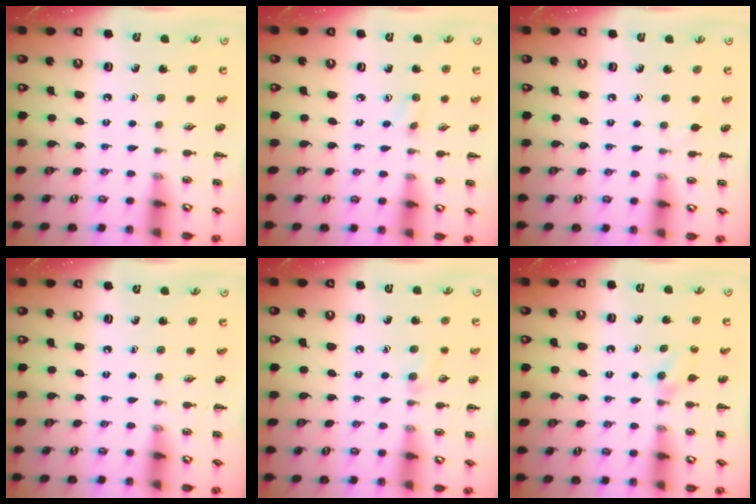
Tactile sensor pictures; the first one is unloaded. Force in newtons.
{"total": 2.3, "press": 2.2, "slide": 0.8}
{"total": 2.6, "press": 2.3, "slide": 1.1}
{"total": 0.0}
{"total": 5.5, "press": 5.2, "slide": 1.8}
{"total": 2.0, "press": 1.8, "slide": 0.9}